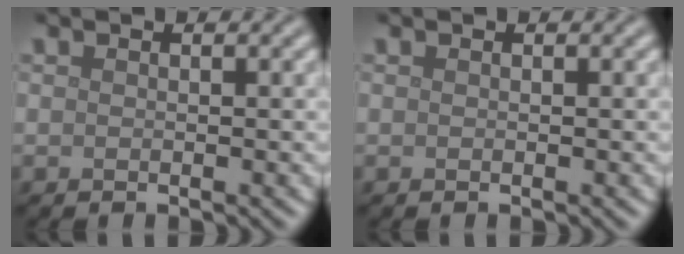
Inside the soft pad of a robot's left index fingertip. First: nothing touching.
{"total": 0.0}